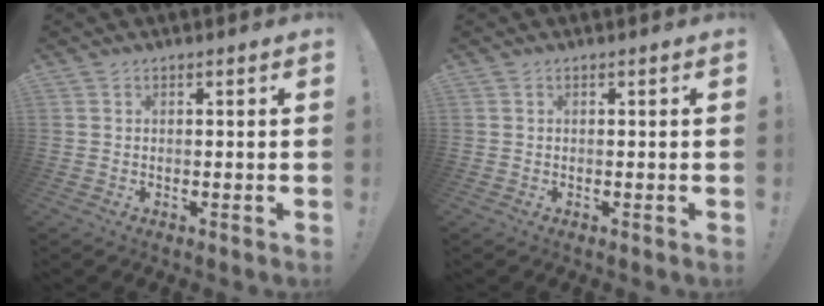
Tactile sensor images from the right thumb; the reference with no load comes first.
{"total": 0.0}